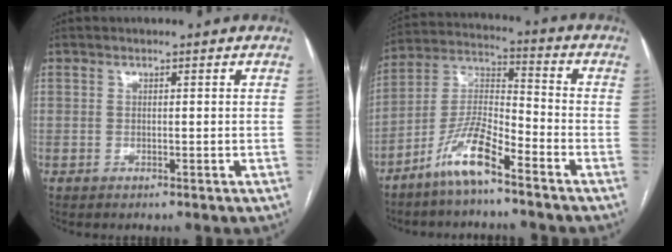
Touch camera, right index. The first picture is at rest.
{"total": 9.8, "force": [-6.7, 1.7, 6.9], "torque": [-0.146, 0.001, -0.134]}